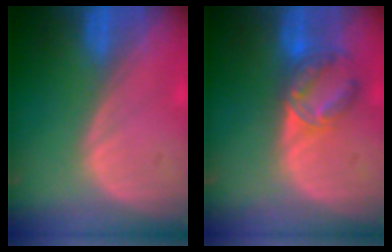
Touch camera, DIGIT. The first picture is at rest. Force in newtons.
{"total": 7.3, "press": 6.0, "slide": 4.1}